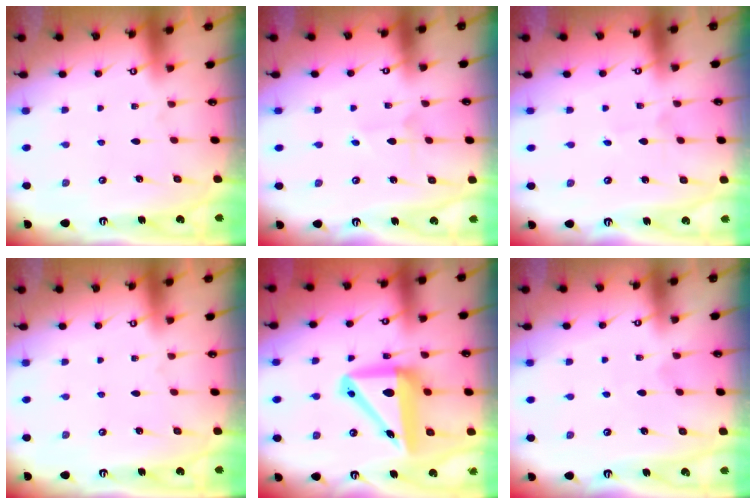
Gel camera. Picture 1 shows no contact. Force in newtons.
{"total": 1.6, "press": 1.6, "slide": 0.2}
{"total": 0.5, "press": 0.5, "slide": 0.0}
{"total": 0.0}
{"total": 14.2, "press": 13.9, "slide": 2.8}
{"total": 2.5, "press": 2.5, "slide": 0.2}